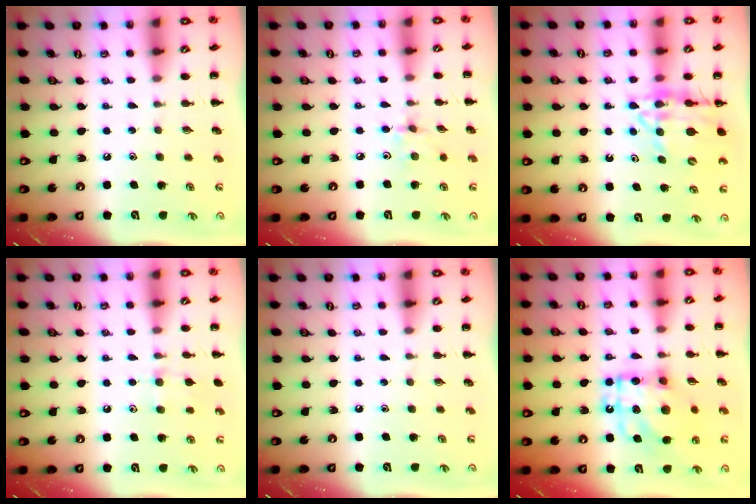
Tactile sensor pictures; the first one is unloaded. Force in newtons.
{"total": 2.9, "press": 2.7, "slide": 0.9}
{"total": 14.6, "press": 14.1, "slide": 3.8}
{"total": 8.0, "press": 7.6, "slide": 2.7}
{"total": 0.0}
{"total": 15.7, "press": 15.6, "slide": 1.5}